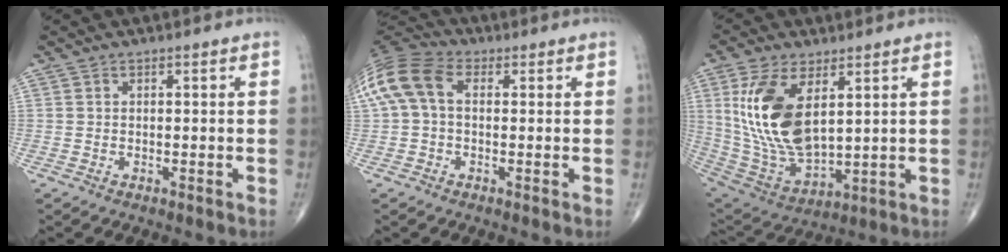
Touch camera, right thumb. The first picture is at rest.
{"total": 12.2, "force": [1.9, 8.0, 9.0], "torque": [-0.199, 0.035, 0.026]}
{"total": 17.7, "force": [4.9, 8.8, 14.5], "torque": [-0.283, -0.025, 0.112]}